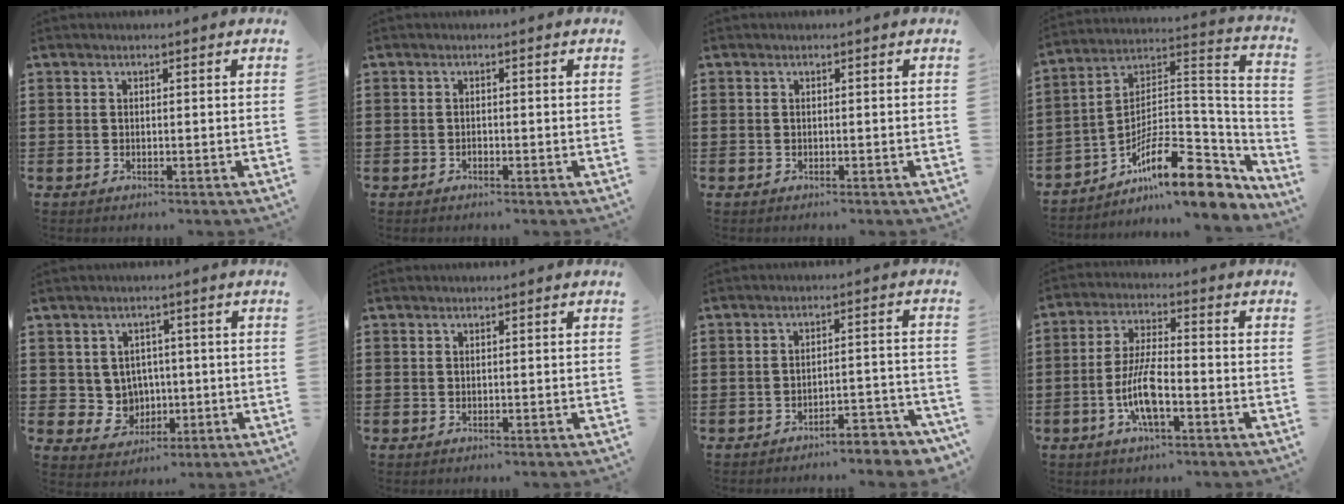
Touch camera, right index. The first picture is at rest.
{"total": 0.6, "force": [-0.5, 0.2, 0.3], "torque": [-0.007, -0.002, -0.009]}
{"total": 0.0}
{"total": 14.0, "force": [-8.6, 5.0, 9.9], "torque": [-0.154, 0.006, -0.154]}
{"total": 4.6, "force": [0.7, 4.4, 1.1], "torque": [-0.043, 0.003, 0.014]}
{"total": 0.0}
{"total": 4.4, "force": [-4.2, 0.1, 1.4], "torque": [-0.026, -0.004, -0.084]}
{"total": 8.3, "force": [-2.9, 2.4, 7.4], "torque": [-0.161, -0.007, -0.059]}